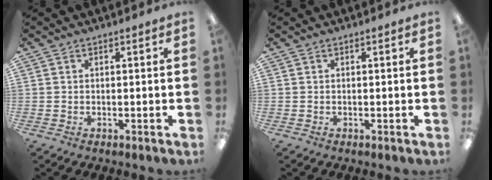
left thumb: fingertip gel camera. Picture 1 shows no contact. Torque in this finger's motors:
{"motor_torque": [0.00, 0.00, 0.00, 0.00, 0.00]}